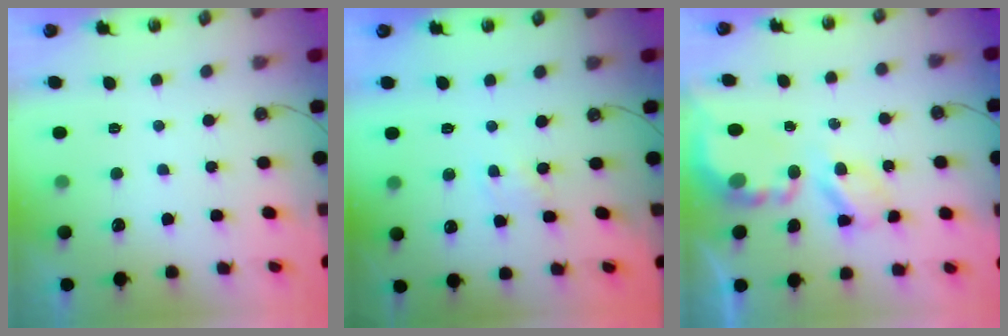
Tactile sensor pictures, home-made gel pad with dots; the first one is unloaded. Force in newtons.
{"total": 1.7, "press": 1.7, "slide": 0.2}
{"total": 4.8, "press": 4.7, "slide": 0.4}